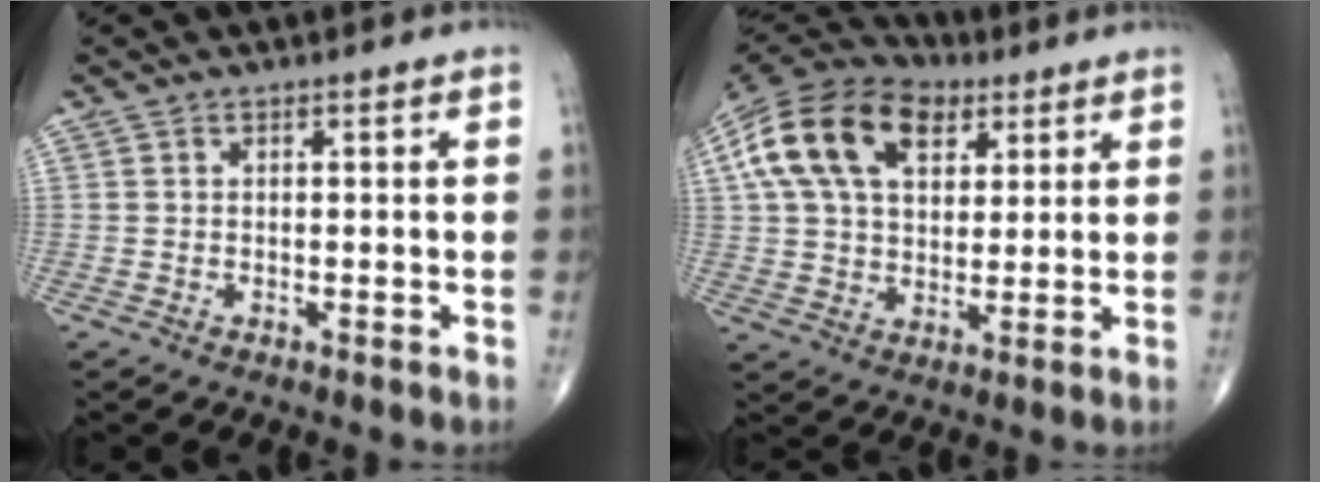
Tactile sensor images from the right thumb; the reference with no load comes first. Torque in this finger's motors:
{"motor_torque": [2.11, 2.25, 0.65, -0.26, 0.51]}